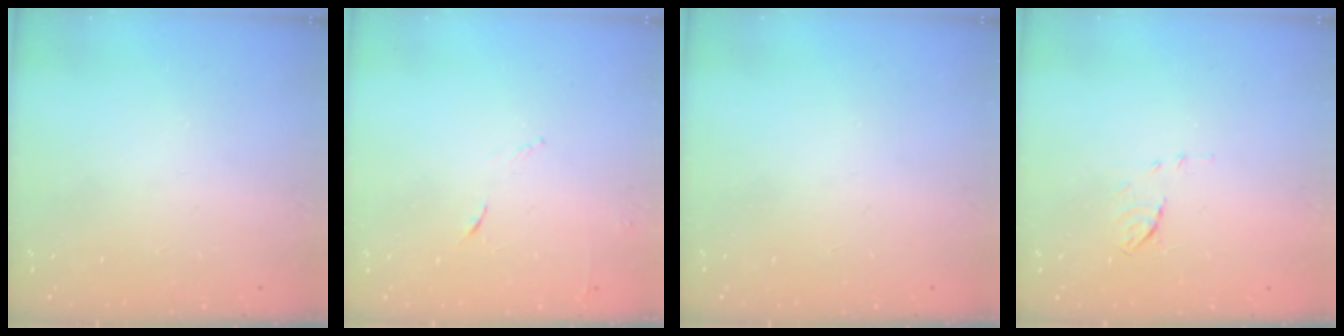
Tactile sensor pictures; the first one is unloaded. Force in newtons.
{"total": 4.8, "press": 4.7, "slide": 0.8}
{"total": 0.0}
{"total": 5.3, "press": 5.3, "slide": 0.6}